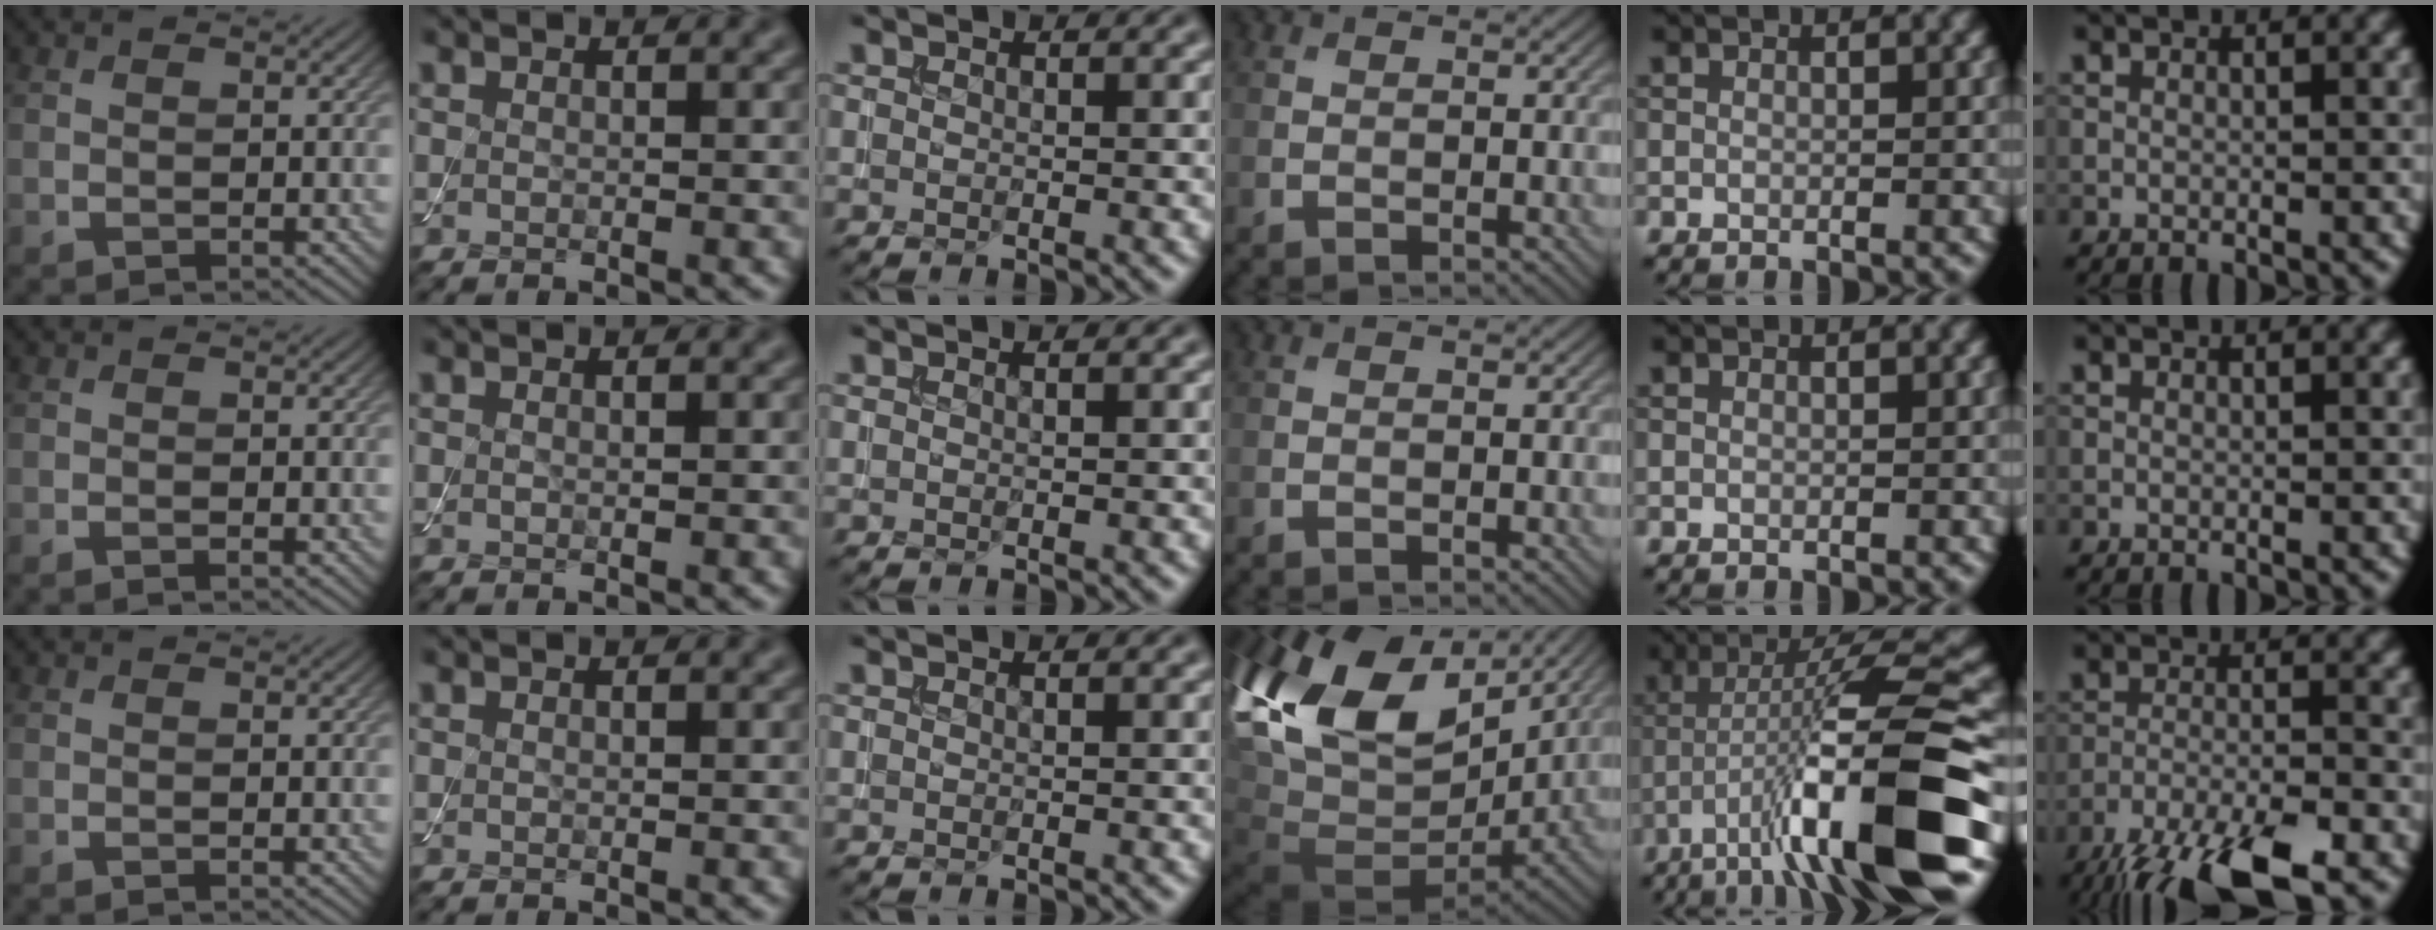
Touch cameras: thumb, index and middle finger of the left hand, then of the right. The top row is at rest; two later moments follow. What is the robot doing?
{"motion": "assemble", "object": "toy tower of hanoi"}